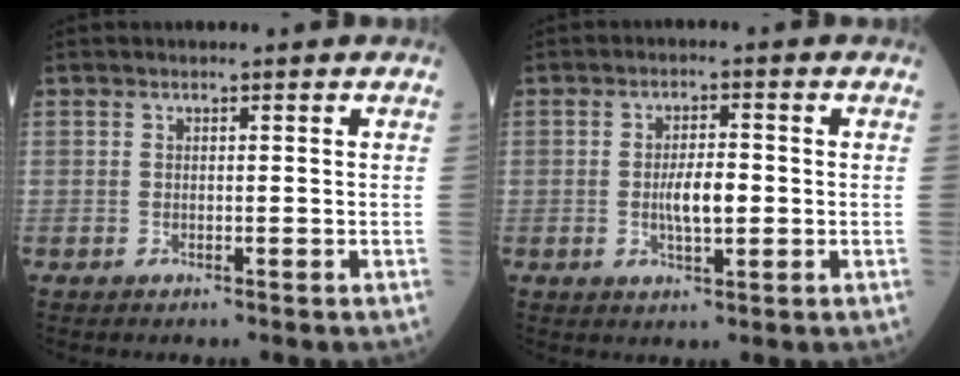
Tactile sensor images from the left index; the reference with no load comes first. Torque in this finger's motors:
{"motor_torque": [1.17, 0.00, 0.17, 0.05]}